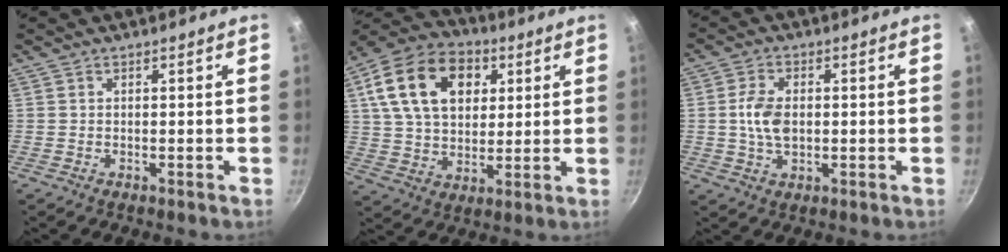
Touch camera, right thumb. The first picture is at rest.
{"total": 19.6, "force": [6.3, 13.4, 12.8], "torque": [-0.204, 0.005, 0.100]}
{"total": 6.4, "force": [0.2, 4.0, 5.0], "torque": [-0.091, 0.005, 0.002]}